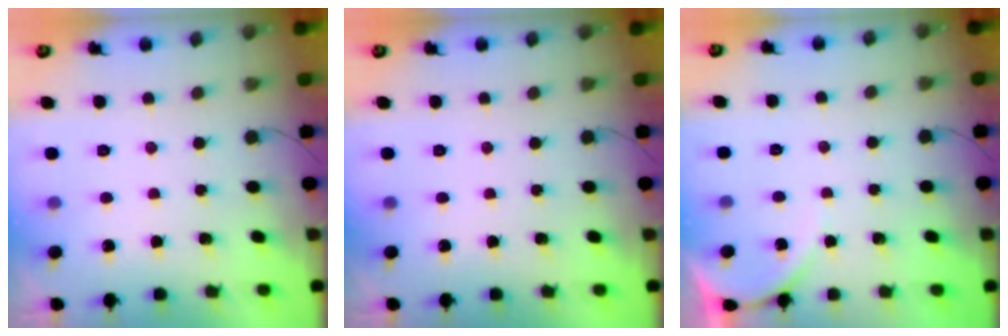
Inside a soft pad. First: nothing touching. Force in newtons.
{"total": 0.0}
{"total": 3.0, "press": 3.0, "slide": 0.3}